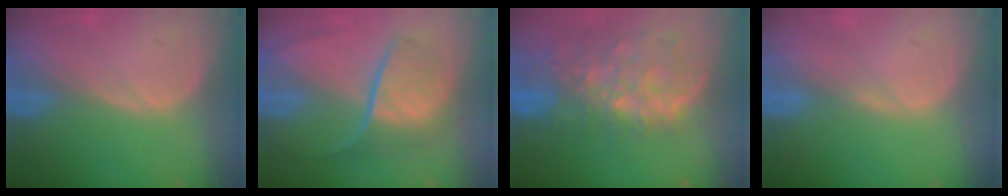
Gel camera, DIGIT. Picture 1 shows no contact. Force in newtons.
{"total": 8.9, "press": 7.6, "slide": 4.6}
{"total": 11.2, "press": 9.8, "slide": 5.5}
{"total": 0.7, "press": 0.7, "slide": 0.2}